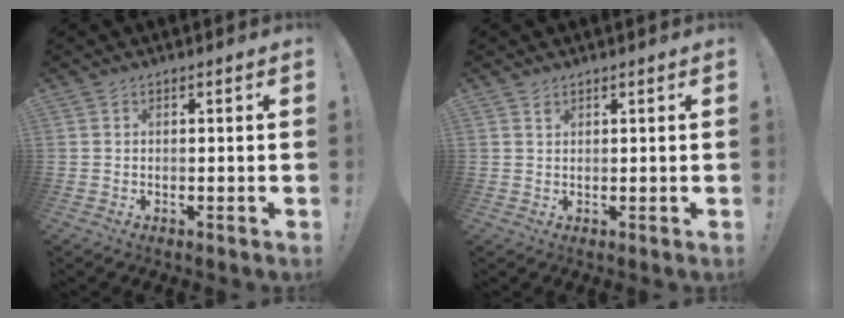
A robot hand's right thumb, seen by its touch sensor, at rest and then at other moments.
{"total": 1.0, "force": [0.8, 0.5, 0.2], "torque": [0.003, -0.003, 0.014]}